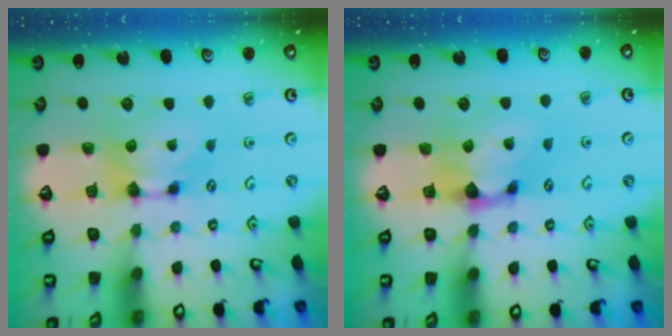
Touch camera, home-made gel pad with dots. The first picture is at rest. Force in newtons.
{"total": 1.2, "press": 0.4, "slide": 1.2}